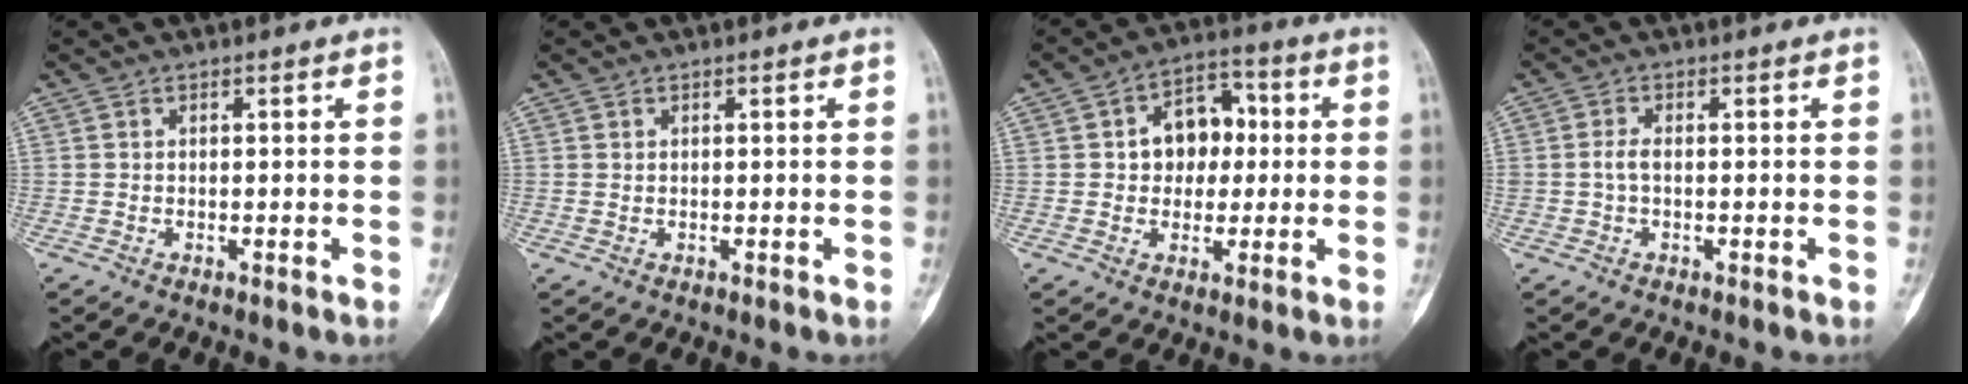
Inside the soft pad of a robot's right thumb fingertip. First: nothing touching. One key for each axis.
{"total": 0.0}
{"total": 9.6, "fx": 0.9, "fy": 7.2, "fz": 6.3, "tx": -0.051, "ty": 0.023, "tz": 0.008}
{"total": 2.0, "fx": -0.2, "fy": 1.1, "fz": 1.7, "tx": -0.037, "ty": 0.003, "tz": -0.004}